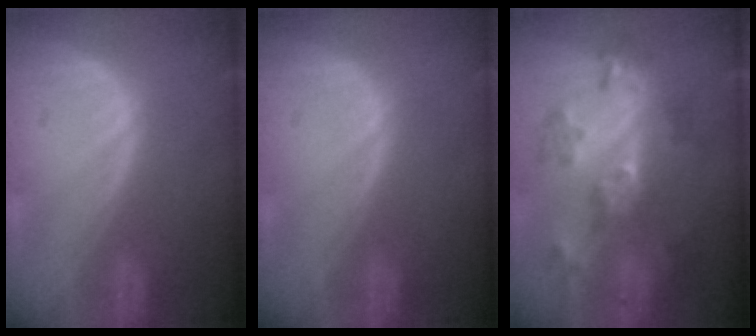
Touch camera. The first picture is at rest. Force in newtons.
{"total": 0.0}
{"total": 7.7, "press": 7.6, "slide": 1.2}